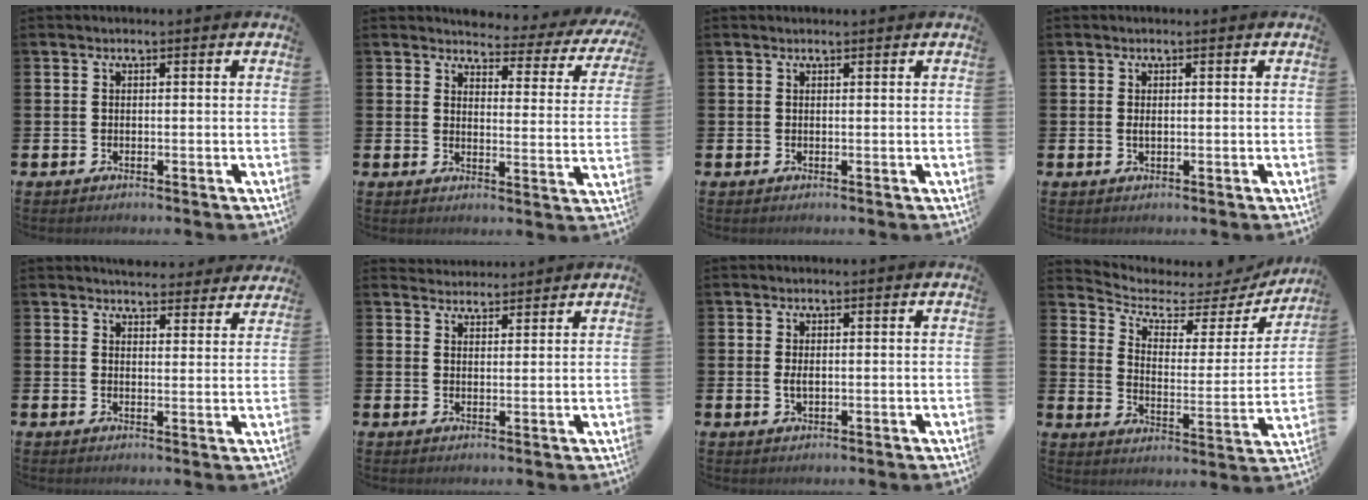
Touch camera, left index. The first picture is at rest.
{"total": 3.3, "force": [3.0, 1.2, 0.7], "torque": [-0.022, -0.031, 0.043]}
{"total": 0.5, "force": [0.5, 0.1, 0.1], "torque": [0.014, -0.006, 0.006]}
{"total": 0.8, "force": [0.1, 0.4, 0.7], "torque": [-0.014, 0.003, 0.001]}
{"total": 4.9, "force": [4.8, 0.9, 0.0], "torque": [0.002, -0.032, 0.087]}
{"total": 3.2, "force": [3.1, 0.7, -0.3], "torque": [0.005, -0.017, 0.057]}
{"total": 1.4, "force": [0.1, 0.7, 1.2], "torque": [-0.023, 0.004, 0.000]}
{"total": 4.6, "force": [3.8, 2.1, 1.4], "torque": [-0.043, -0.038, 0.052]}